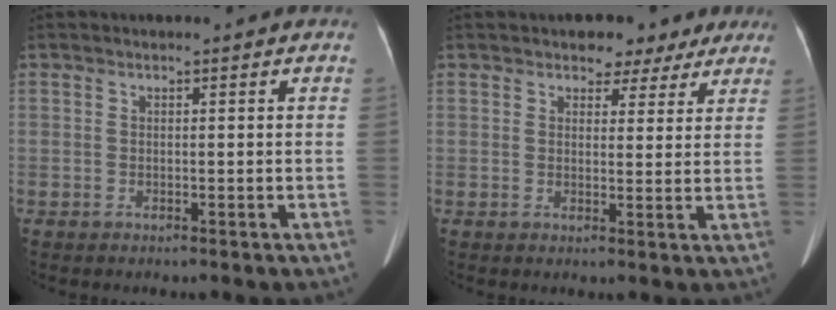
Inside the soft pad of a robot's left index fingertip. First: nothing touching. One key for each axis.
{"total": 5.7, "fx": 4.3, "fy": 3.4, "fz": 1.3, "tx": -0.005, "ty": 0.005, "tz": 0.047}